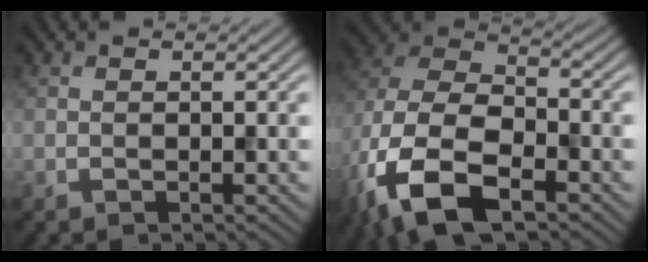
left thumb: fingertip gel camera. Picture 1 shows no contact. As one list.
[{"total": 15.4, "force": [-7.4, 8.4, 10.6], "torque": [-0.254, -0.032, -0.149]}]